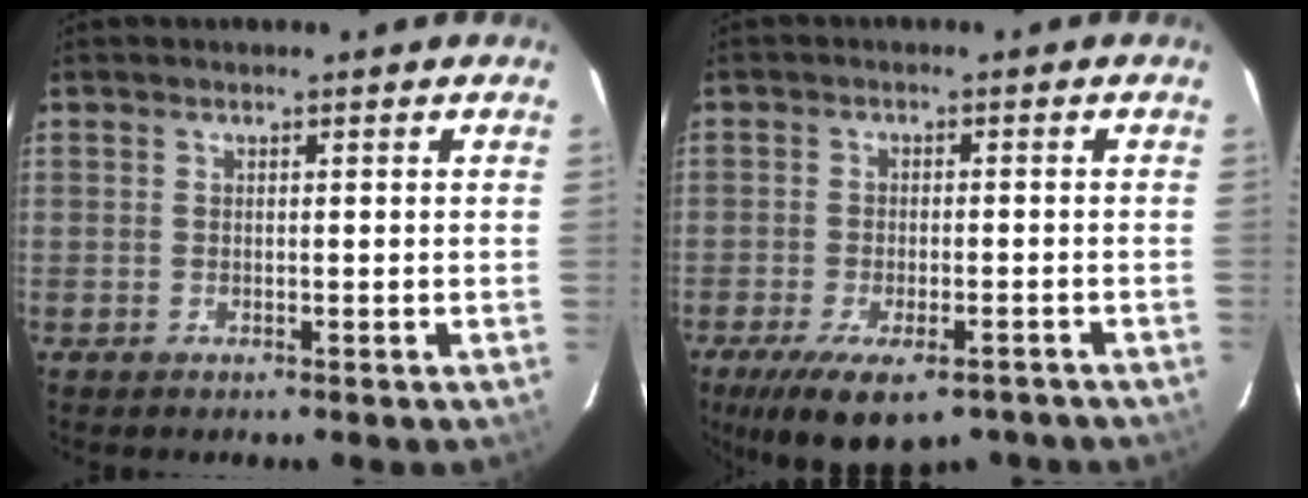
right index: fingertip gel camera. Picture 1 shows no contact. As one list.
[{"total": 13.6, "force": [-9.3, 5.4, 8.2], "torque": [-0.168, -0.031, -0.141]}]